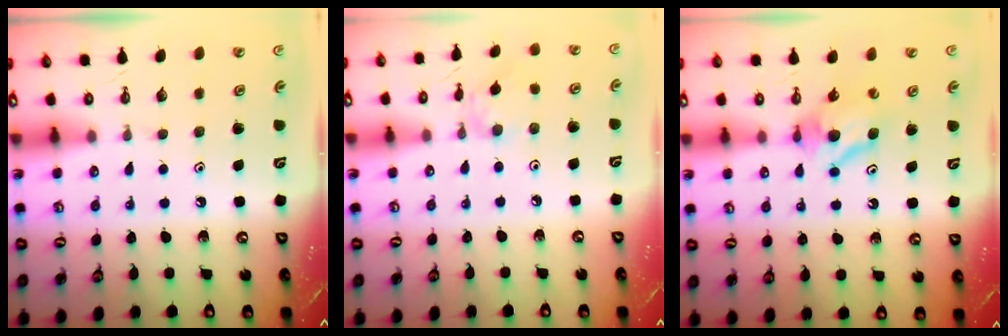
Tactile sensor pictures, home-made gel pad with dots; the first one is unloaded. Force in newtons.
{"total": 2.7, "press": 2.6, "slide": 0.3}
{"total": 8.3, "press": 8.3, "slide": 0.3}